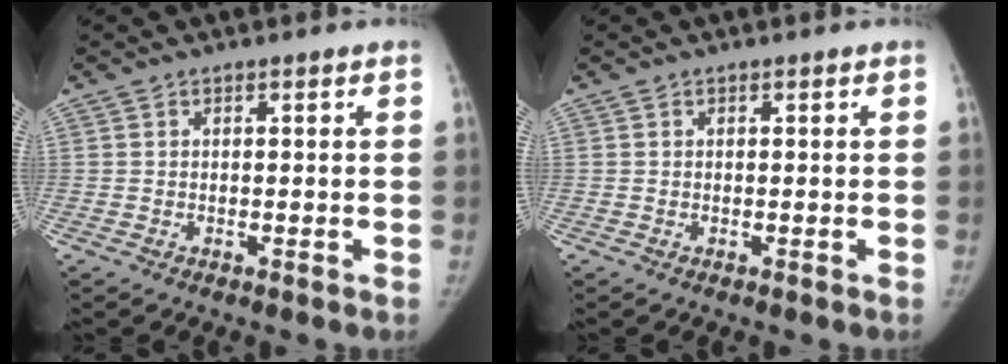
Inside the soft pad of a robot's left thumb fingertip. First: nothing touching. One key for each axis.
{"total": 0.0}